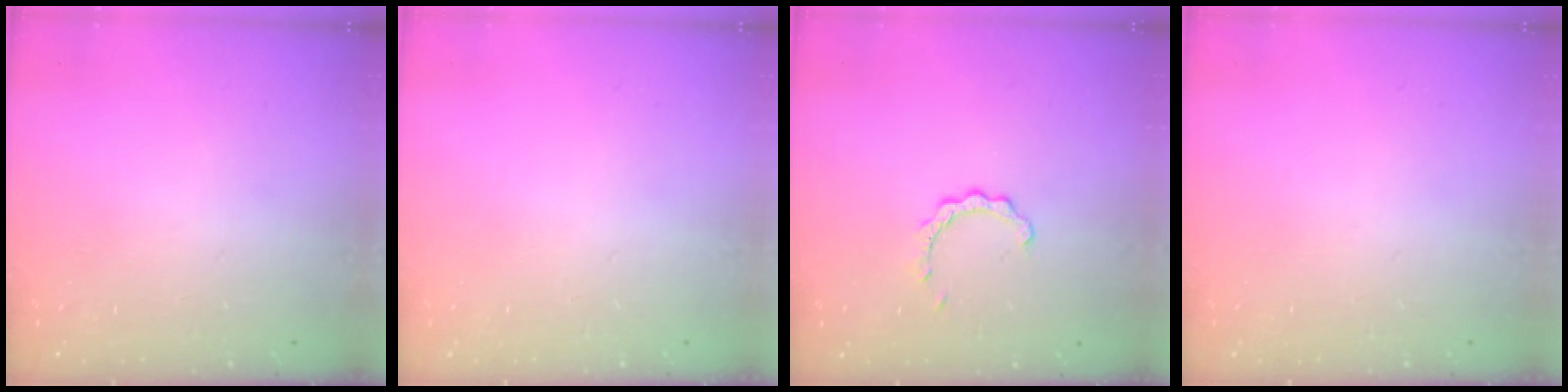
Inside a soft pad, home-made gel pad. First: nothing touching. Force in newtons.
{"total": 0.0}
{"total": 2.7, "press": 2.7, "slide": 0.3}
{"total": 0.0}